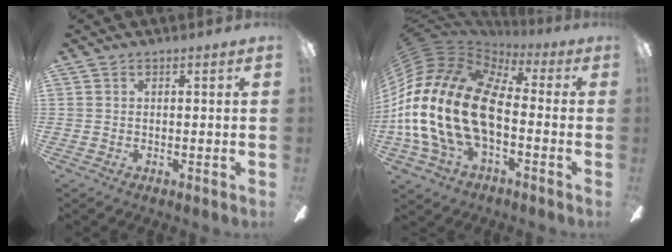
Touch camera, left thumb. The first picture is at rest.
{"total": 24.9, "force": [-2.1, 14.8, 20.0], "torque": [-0.444, 0.020, -0.036]}